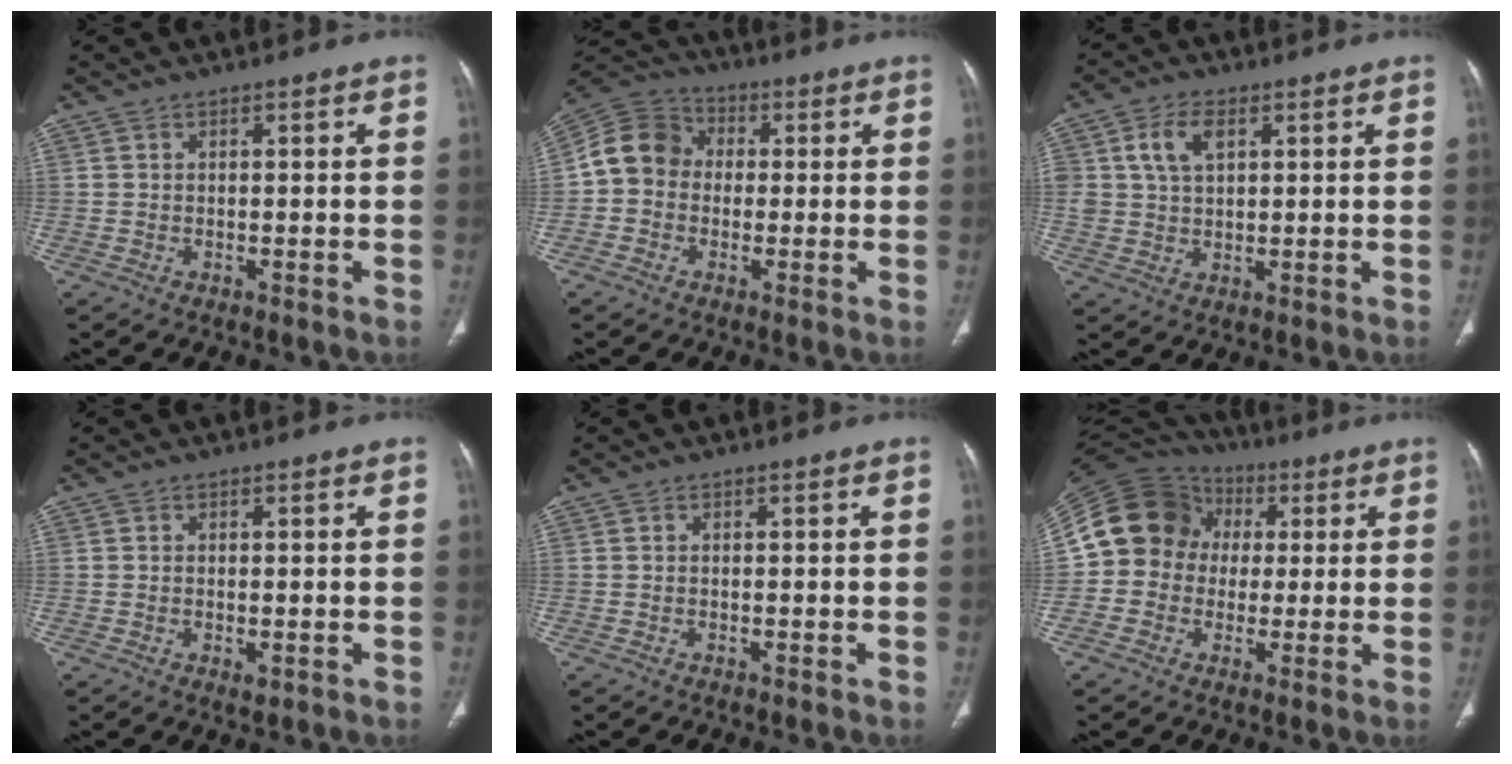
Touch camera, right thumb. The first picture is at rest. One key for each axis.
{"total": 10.0, "fx": -0.3, "fy": 8.7, "fz": 4.8, "tx": -0.077, "ty": 0.034, "tz": -0.020}
{"total": 6.4, "fx": 2.3, "fy": 4.1, "fz": 4.4, "tx": -0.076, "ty": -0.001, "tz": 0.046}
{"total": 1.5, "fx": -0.4, "fy": 0.8, "fz": 1.3, "tx": -0.025, "ty": -0.005, "tz": -0.005}
{"total": 0.0}
{"total": 15.4, "fx": 1.5, "fy": 13.7, "fz": 6.7, "tx": -0.115, "ty": 0.039, "tz": 0.020}